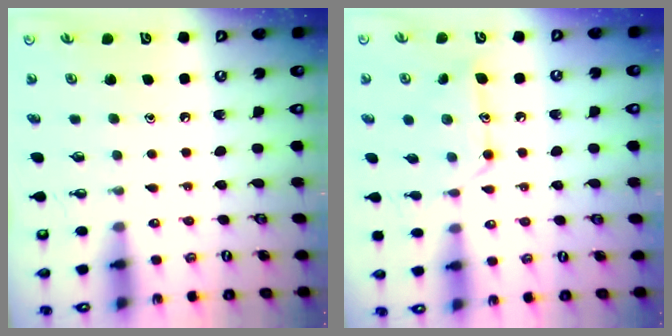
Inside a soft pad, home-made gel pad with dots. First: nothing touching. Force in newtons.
{"total": 12.2, "press": 12.2, "slide": 0.3}